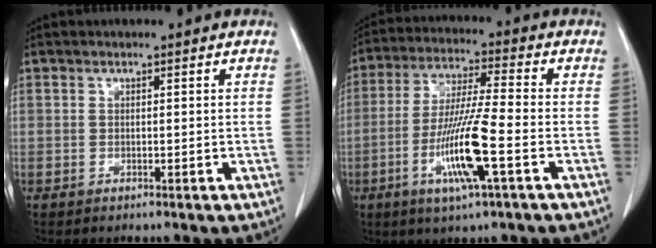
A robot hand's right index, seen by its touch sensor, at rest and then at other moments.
{"total": 12.1, "force": [-4.2, 0.1, 11.3], "torque": [-0.224, -0.014, -0.081]}